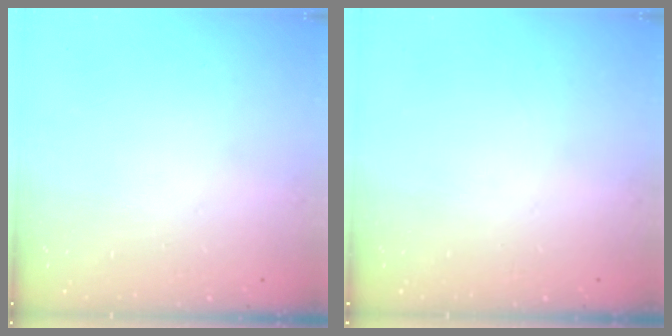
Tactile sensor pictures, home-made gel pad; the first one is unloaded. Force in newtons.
{"total": 0.0}